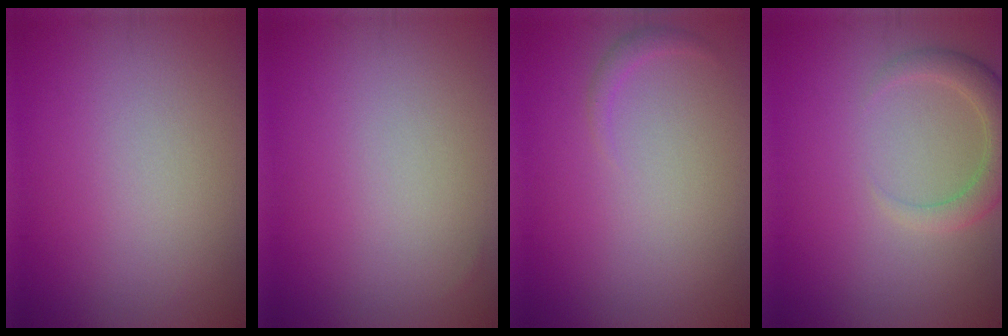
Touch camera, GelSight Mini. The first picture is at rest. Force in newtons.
{"total": 0.0}
{"total": 0.8, "press": 0.8, "slide": 0.1}
{"total": 3.1, "press": 3.1, "slide": 0.4}